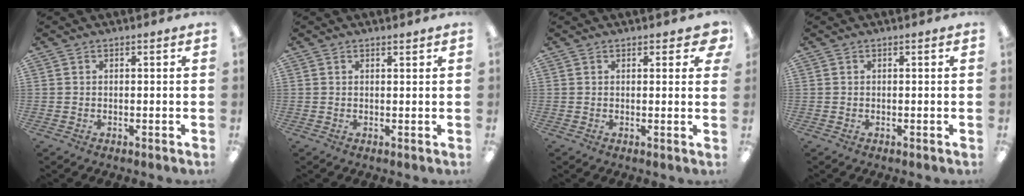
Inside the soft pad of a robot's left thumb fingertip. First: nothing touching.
{"total": 1.1, "force": [1.0, 0.2, 0.4], "torque": [-0.009, -0.001, 0.018]}
{"total": 3.4, "force": [2.1, 1.4, 2.3], "torque": [-0.025, -0.004, 0.032]}
{"total": 0.0}